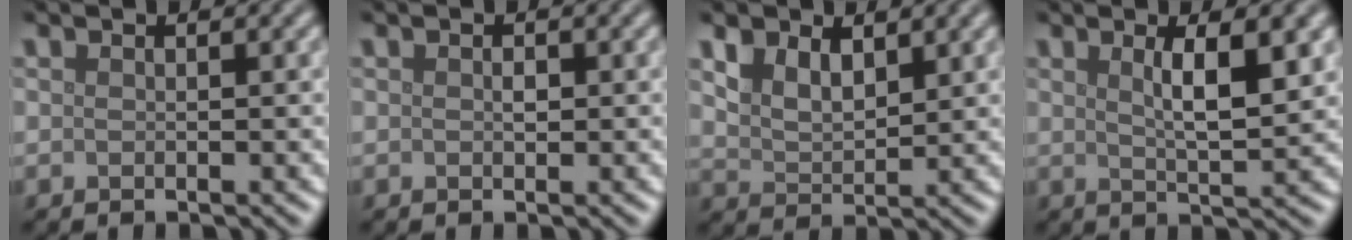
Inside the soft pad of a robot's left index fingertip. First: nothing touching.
{"total": 0.7, "force": [0.1, 0.4, 0.5], "torque": [-0.009, 0.000, 0.000]}
{"total": 3.3, "force": [2.0, 1.8, 1.9], "torque": [-0.045, -0.005, 0.040]}
{"total": 4.7, "force": [1.6, 1.2, 4.2], "torque": [-0.062, 0.000, 0.026]}